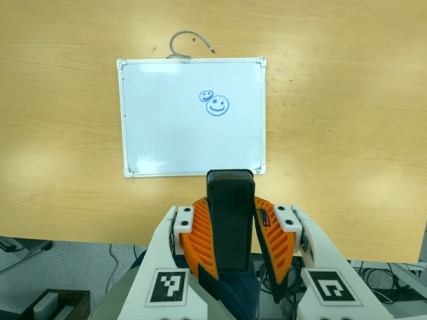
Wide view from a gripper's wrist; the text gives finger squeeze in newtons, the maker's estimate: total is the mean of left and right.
{"total": 9.0, "left": 7.6, "right": 10.5}